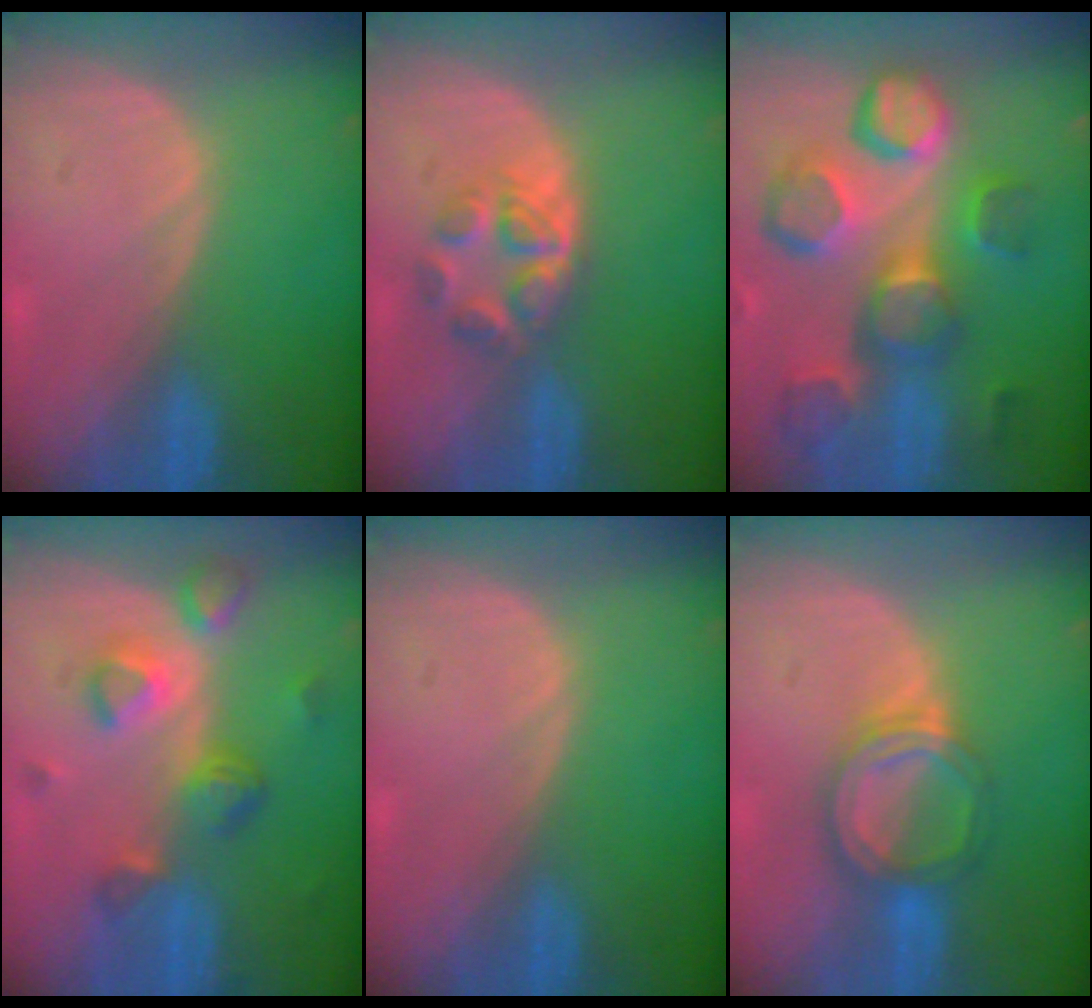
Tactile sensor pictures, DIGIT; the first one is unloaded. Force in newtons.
{"total": 5.0, "press": 4.8, "slide": 1.3}
{"total": 12.5, "press": 11.1, "slide": 5.7}
{"total": 7.8, "press": 6.9, "slide": 3.6}
{"total": 0.0}
{"total": 6.5, "press": 5.8, "slide": 3.0}